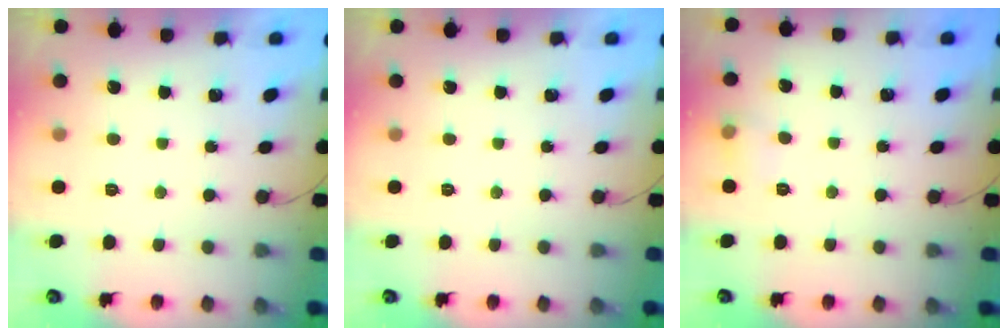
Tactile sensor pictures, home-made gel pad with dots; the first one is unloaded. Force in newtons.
{"total": 0.0}
{"total": 5.9, "press": 5.8, "slide": 1.3}